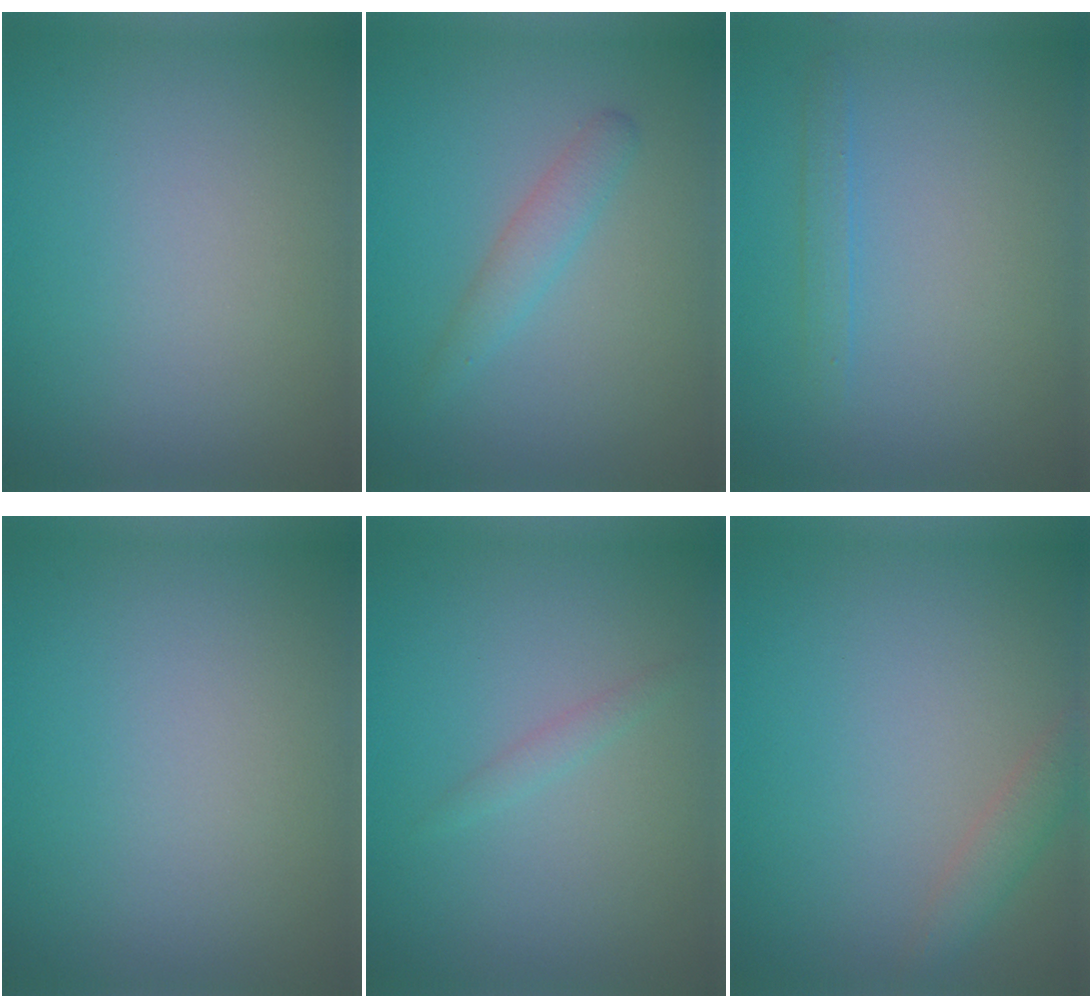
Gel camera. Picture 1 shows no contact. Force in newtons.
{"total": 1.9, "press": 1.9, "slide": 0.1}
{"total": 1.1, "press": 1.1, "slide": 0.1}
{"total": 0.0}
{"total": 0.9, "press": 0.8, "slide": 0.0}
{"total": 1.9, "press": 1.9, "slide": 0.1}